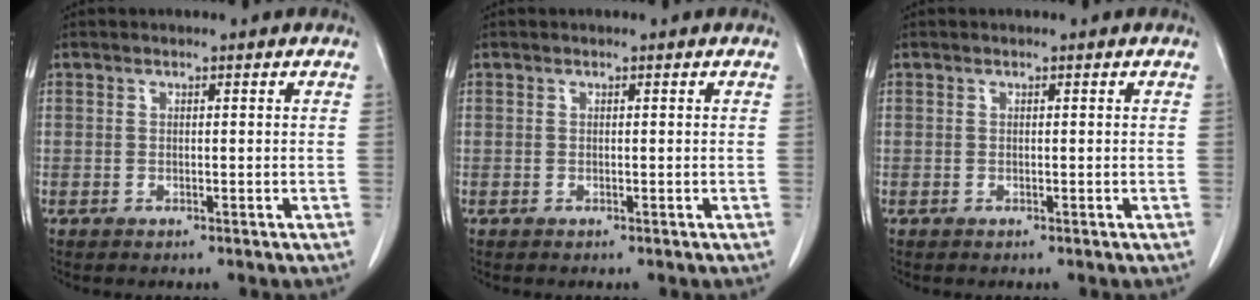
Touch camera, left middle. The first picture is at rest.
{"total": 0.0}
{"total": 0.0}